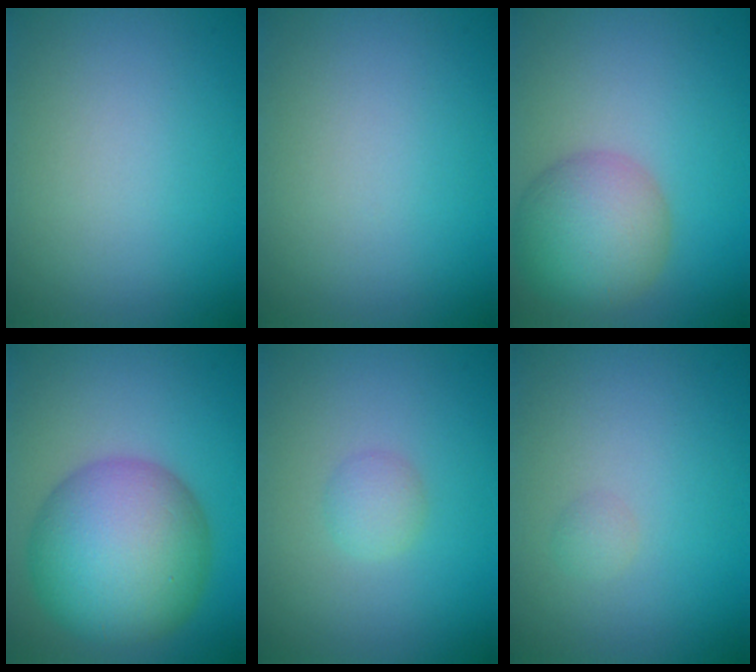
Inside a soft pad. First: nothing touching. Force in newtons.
{"total": 0.0}
{"total": 6.3, "press": 6.3, "slide": 0.3}
{"total": 11.9, "press": 11.9, "slide": 0.3}
{"total": 1.4, "press": 1.4, "slide": 0.0}
{"total": 0.7, "press": 0.7, "slide": 0.0}